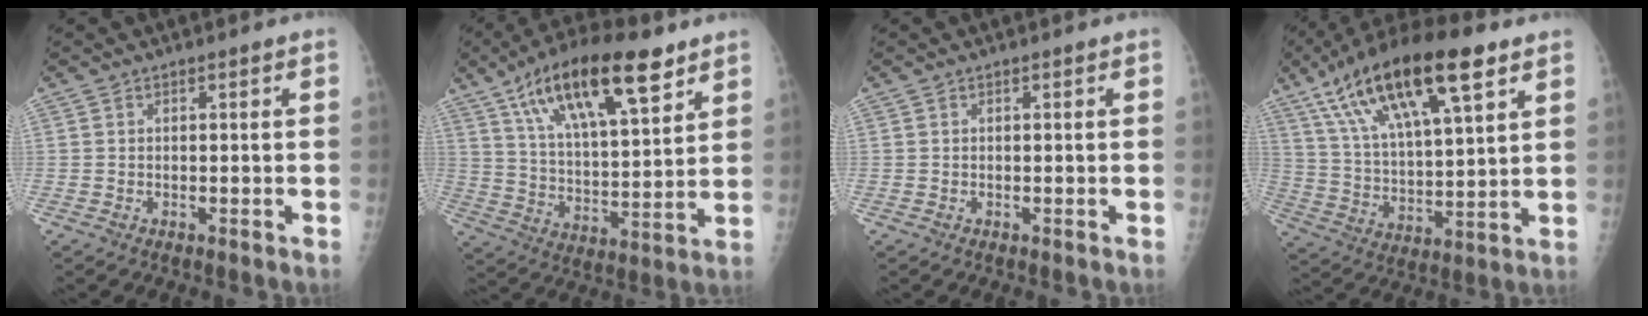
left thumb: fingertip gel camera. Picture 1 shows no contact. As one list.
[{"total": 22.1, "force": [12.6, 7.8, 16.4], "torque": [-0.259, -0.031, 0.219]}, {"total": 0.0}, {"total": 24.0, "force": [12.9, 7.7, 18.8], "torque": [-0.329, -0.016, 0.230]}]